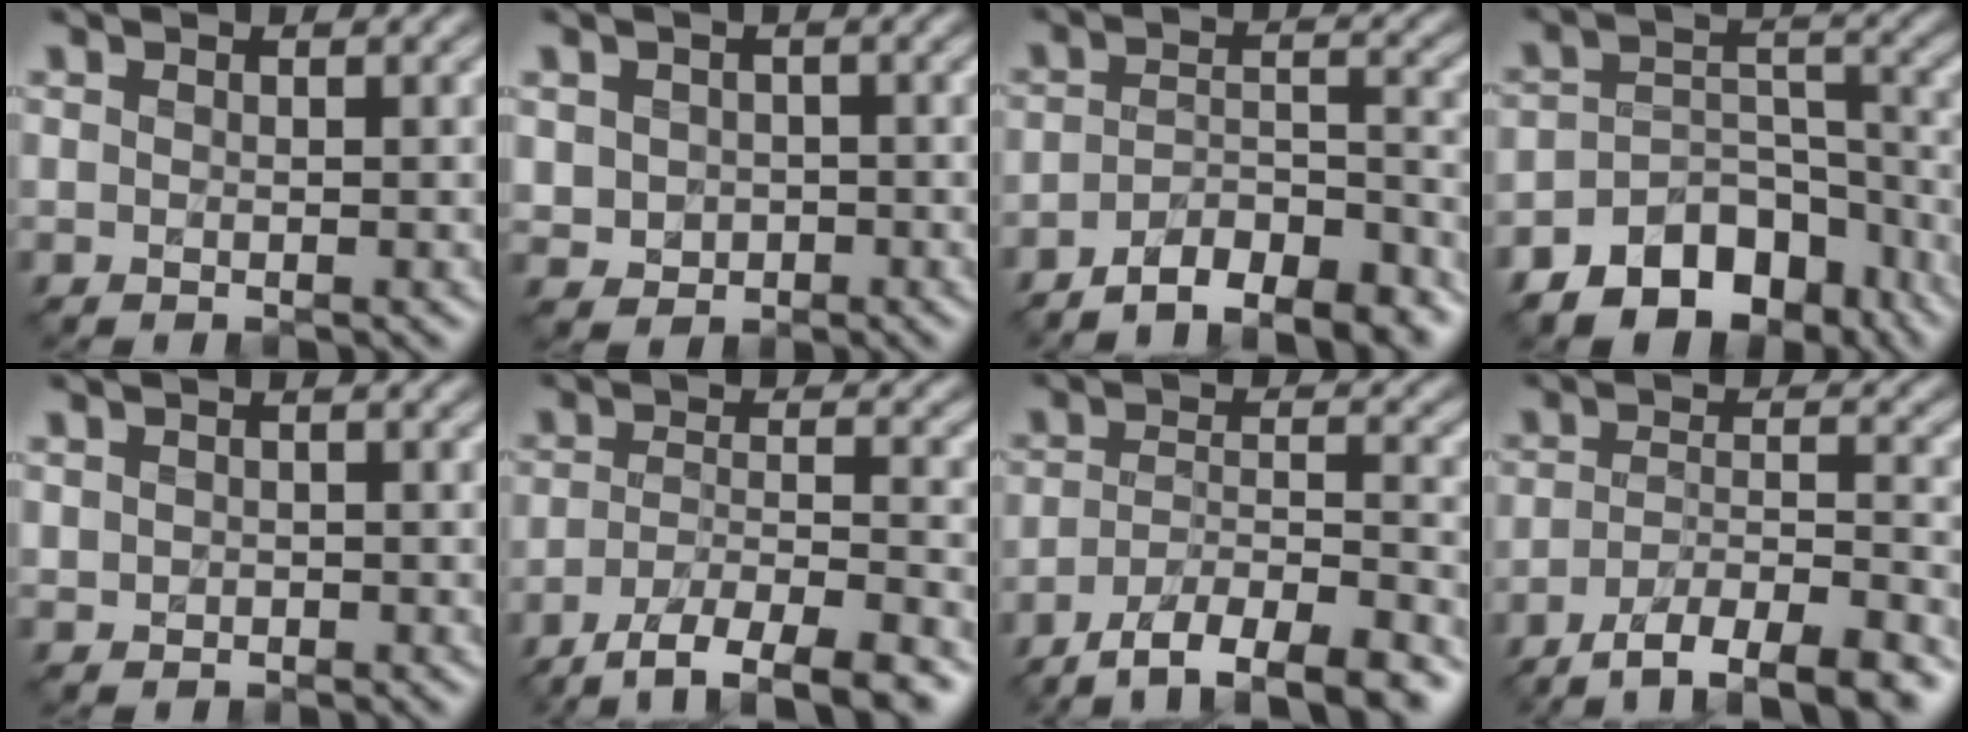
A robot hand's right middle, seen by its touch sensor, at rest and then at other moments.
{"total": 2.4, "force": [-0.3, 2.2, 0.8], "torque": [-0.016, -0.008, -0.001]}
{"total": 6.8, "force": [-5.6, 1.6, 3.4], "torque": [-0.051, -0.003, -0.086]}
{"total": 8.9, "force": [-6.7, 5.1, 3.1], "torque": [-0.032, 0.003, -0.101]}
{"total": 0.8, "force": [-0.1, 0.8, 0.1], "torque": [0.001, -0.007, 0.001]}
{"total": 7.2, "force": [-5.3, 1.8, 4.6], "torque": [-0.071, -0.006, -0.087]}
{"total": 9.0, "force": [-7.1, 2.3, 5.0], "torque": [-0.075, -0.012, -0.112]}
{"total": 8.2, "force": [-6.2, 2.0, 4.9], "torque": [-0.075, -0.004, -0.099]}